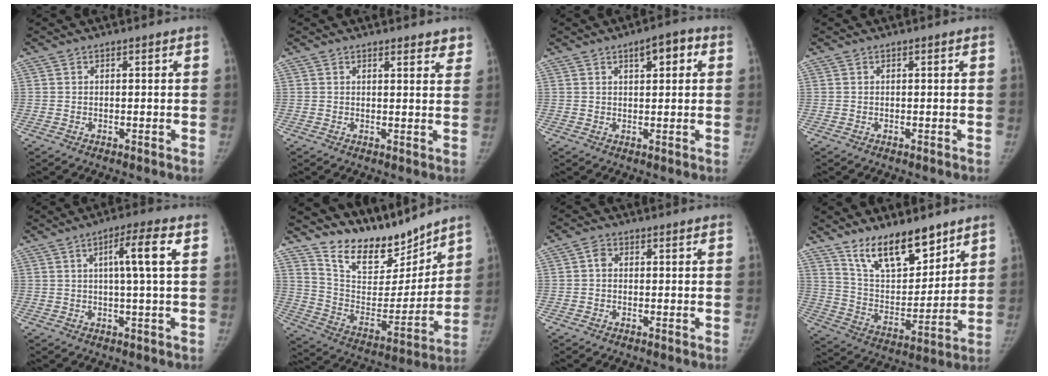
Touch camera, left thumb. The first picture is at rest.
{"total": 4.0, "force": [3.5, 1.3, 1.5], "torque": [0.005, -0.017, 0.035]}
{"total": 5.0, "force": [2.1, 2.1, 4.1], "torque": [-0.042, 0.002, 0.025]}
{"total": 0.0}
{"total": 6.8, "force": [1.6, 0.2, 6.6], "torque": [-0.118, 0.006, 0.024]}
{"total": 17.4, "force": [15.4, 6.0, 5.5], "torque": [-0.042, -0.106, 0.274]}
{"total": 1.8, "force": [0.1, 1.4, 1.0], "torque": [-0.011, 0.006, -0.003]}
{"total": 15.7, "force": [11.5, 6.6, 8.5], "torque": [-0.092, -0.076, 0.210]}